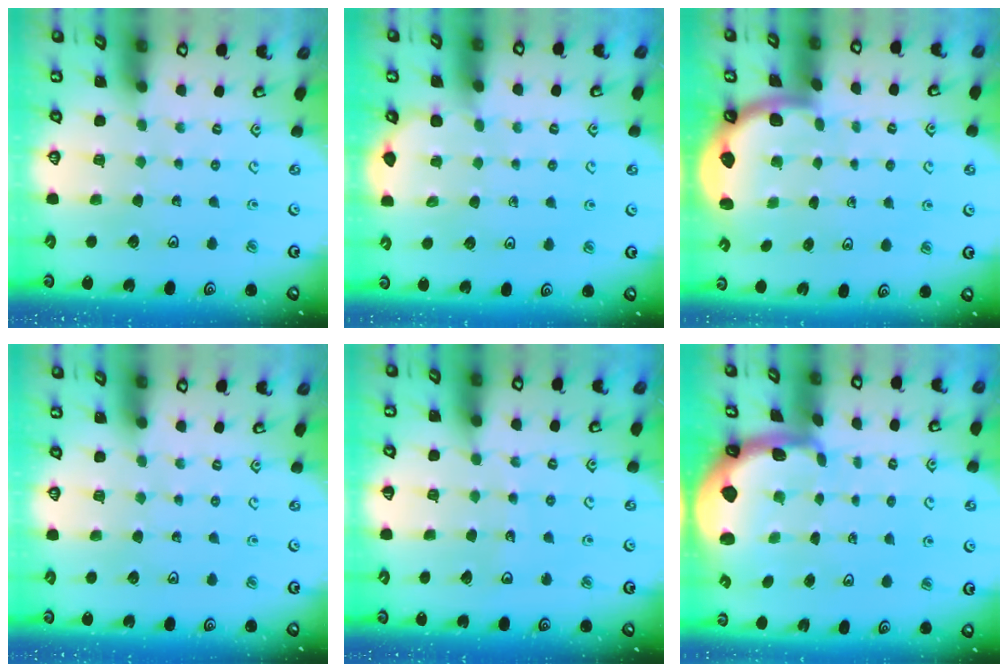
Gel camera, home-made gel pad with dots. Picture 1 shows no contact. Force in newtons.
{"total": 2.4, "press": 2.4, "slide": 0.1}
{"total": 1.9, "press": 1.8, "slide": 0.3}
{"total": 0.0}
{"total": 2.5, "press": 2.5, "slide": 0.2}
{"total": 1.7, "press": 1.7, "slide": 0.4}